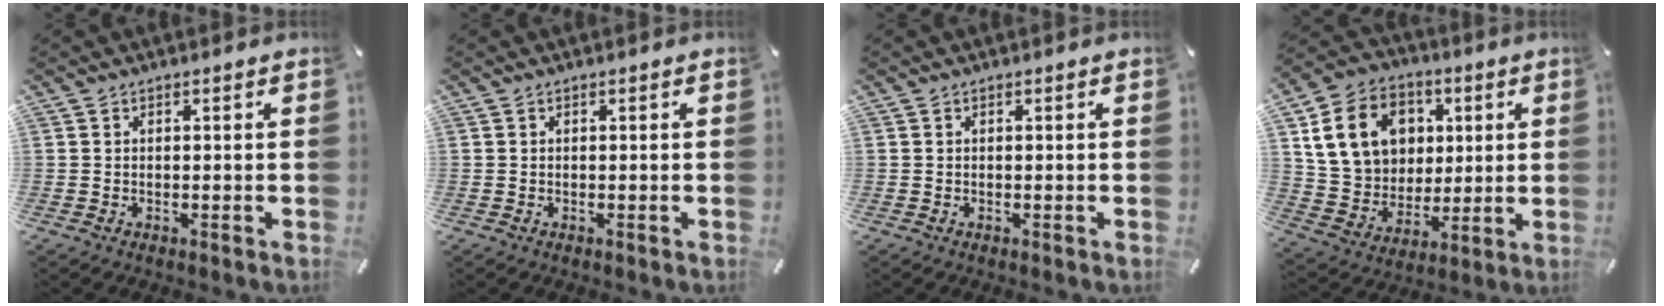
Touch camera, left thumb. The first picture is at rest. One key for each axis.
{"total": 0.0}
{"total": 0.0}
{"total": 16.5, "fx": 4.4, "fy": 14.0, "fz": 7.6, "tx": -0.144, "ty": 0.003, "tz": 0.091}